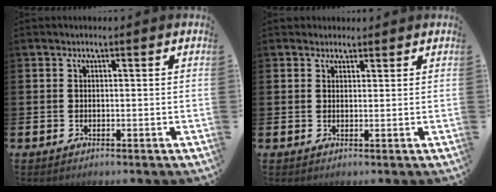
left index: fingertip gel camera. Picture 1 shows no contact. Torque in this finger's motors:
{"motor_torque": [0.99, -1.15, 0.30, 0.00]}